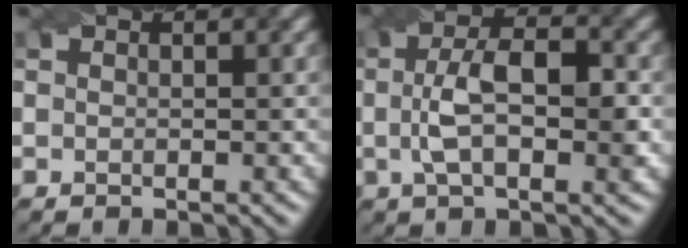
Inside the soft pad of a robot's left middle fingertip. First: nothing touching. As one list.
[{"total": 6.0, "force": [-0.1, 2.6, 5.4], "torque": [-0.098, 0.003, -0.006]}]